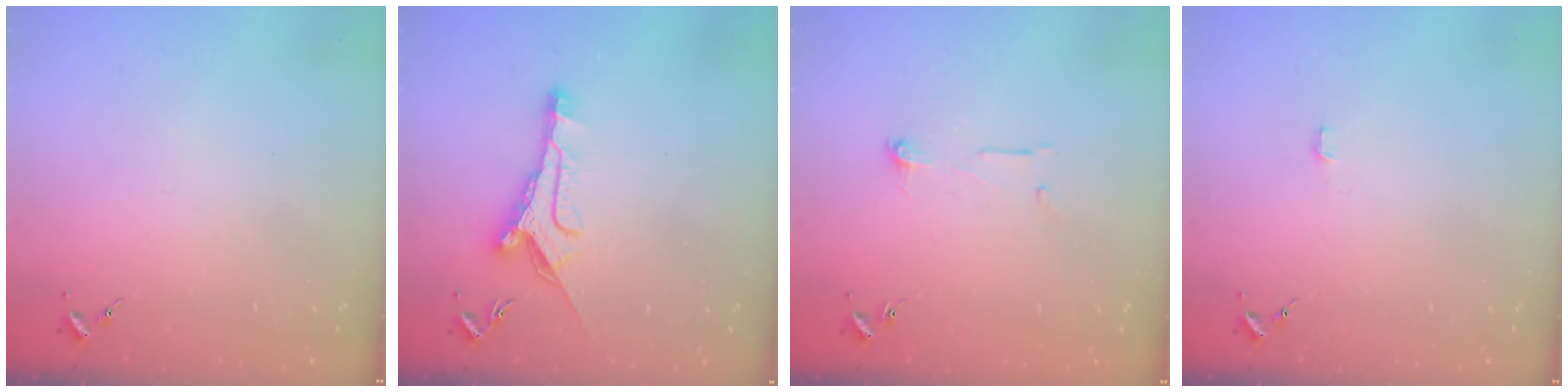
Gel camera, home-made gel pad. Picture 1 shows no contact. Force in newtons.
{"total": 10.0, "press": 10.0, "slide": 0.1}
{"total": 4.9, "press": 4.9, "slide": 0.5}
{"total": 3.2, "press": 3.2, "slide": 0.1}